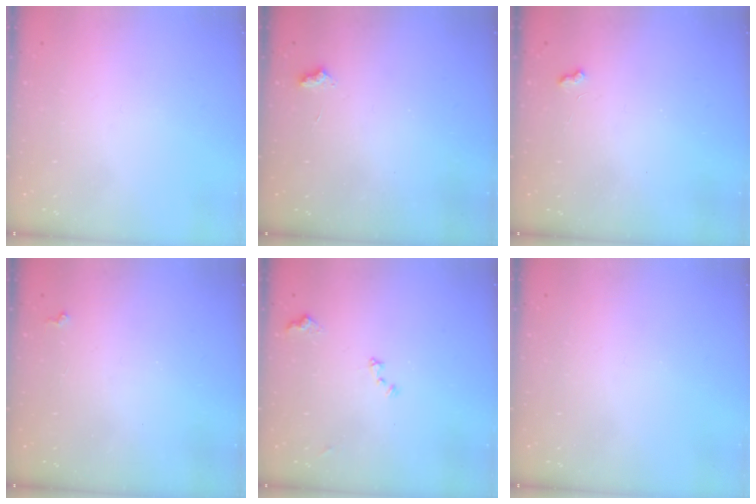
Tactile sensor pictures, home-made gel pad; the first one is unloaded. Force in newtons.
{"total": 2.7, "press": 2.7, "slide": 0.4}
{"total": 1.8, "press": 1.8, "slide": 0.4}
{"total": 0.8, "press": 0.8, "slide": 0.3}
{"total": 8.7, "press": 8.6, "slide": 1.1}
{"total": 0.0}